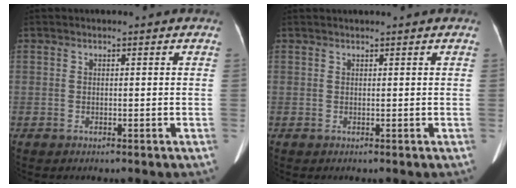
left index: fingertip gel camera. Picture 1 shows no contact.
{"total": 1.8, "force": [1.7, -0.2, 0.7], "torque": [-0.006, 0.023, 0.028]}